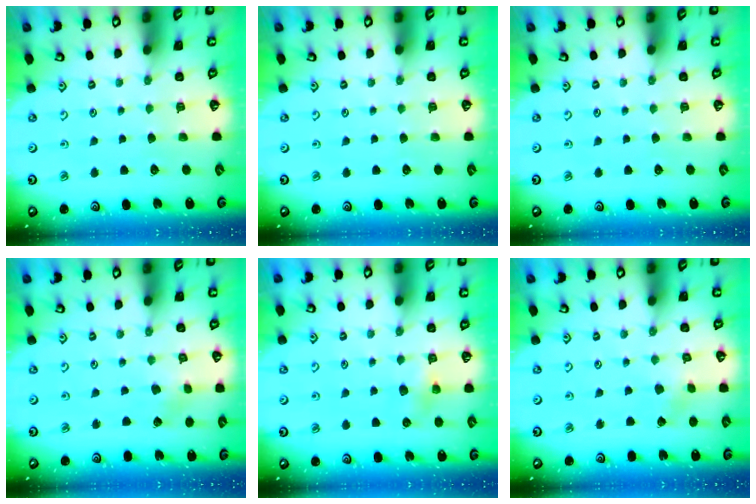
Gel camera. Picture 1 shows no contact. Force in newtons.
{"total": 0.0}
{"total": 0.0}
{"total": 1.4, "press": 1.4, "slide": 0.1}
{"total": 4.7, "press": 4.6, "slide": 0.7}
{"total": 2.2, "press": 2.2, "slide": 0.1}